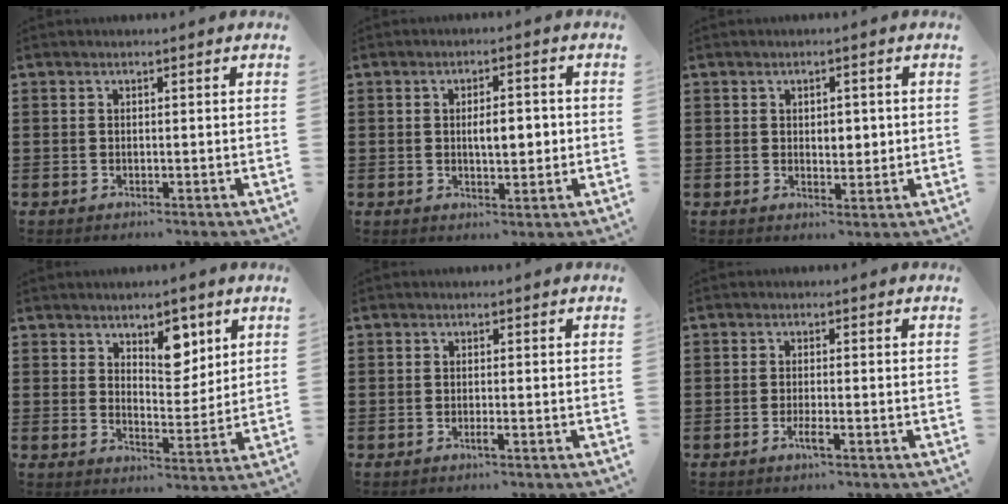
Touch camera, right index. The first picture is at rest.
{"total": 4.4, "force": [-0.1, 1.8, 4.0], "torque": [-0.059, -0.002, -0.008]}
{"total": 2.6, "force": [0.3, 1.7, 2.0], "torque": [-0.026, 0.002, 0.000]}
{"total": 6.6, "force": [4.2, 3.5, 3.6], "torque": [-0.054, -0.008, 0.070]}
{"total": 1.0, "force": [-0.5, -0.1, 0.9], "torque": [-0.015, -0.004, -0.009]}
{"total": 2.2, "force": [-1.2, 0.3, 1.9], "torque": [-0.039, -0.004, -0.024]}